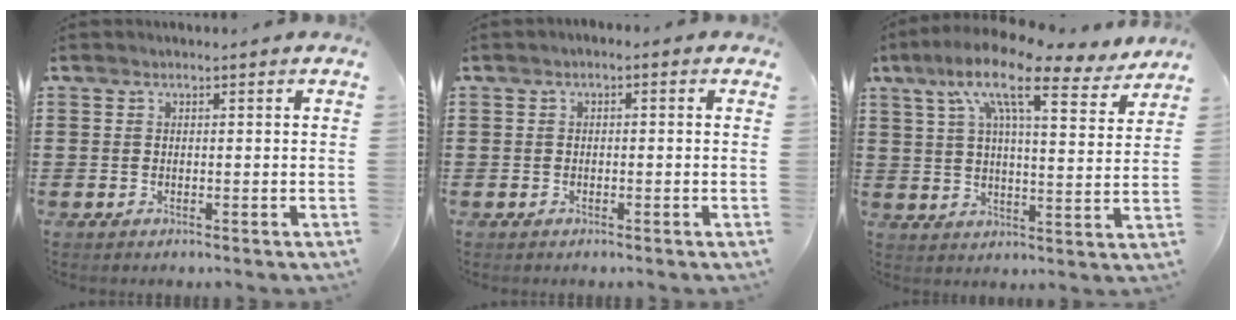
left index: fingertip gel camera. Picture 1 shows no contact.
{"total": 0.9, "force": [-0.7, 0.4, 0.5], "torque": [-0.011, -0.001, -0.013]}
{"total": 13.0, "force": [9.4, 2.3, 8.7], "torque": [-0.185, -0.034, 0.158]}